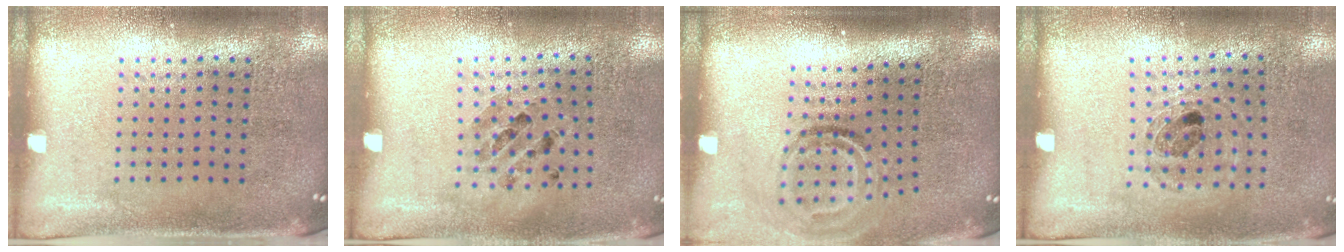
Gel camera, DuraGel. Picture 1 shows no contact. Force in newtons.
{"total": 0.8, "press": 0.8, "slide": 0.2}
{"total": 1.9, "press": 1.2, "slide": 1.5}
{"total": 0.8, "press": 0.8, "slide": 0.2}